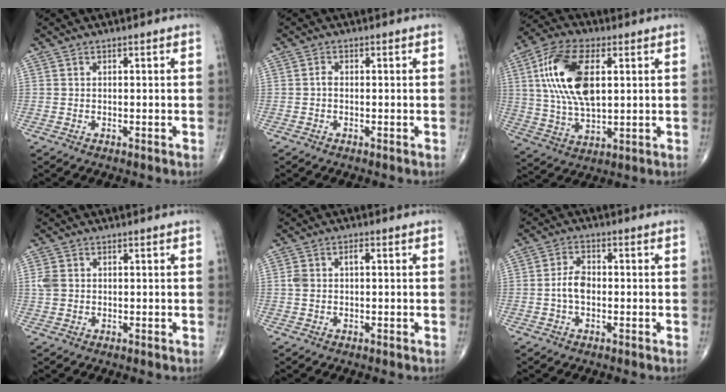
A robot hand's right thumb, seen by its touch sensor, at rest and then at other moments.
{"total": 0.9, "force": [-0.2, 0.6, 0.7], "torque": [-0.011, 0.001, -0.007]}
{"total": 16.6, "force": [3.8, 8.3, 13.9], "torque": [-0.271, 0.001, 0.071]}
{"total": 2.5, "force": [0.3, 2.0, 1.5], "torque": [-0.038, 0.002, 0.008]}
{"total": 2.9, "force": [0.4, 1.6, 2.4], "torque": [-0.059, 0.015, 0.007]}
{"total": 4.3, "force": [-0.6, 2.6, 3.3], "torque": [-0.063, 0.014, -0.018]}